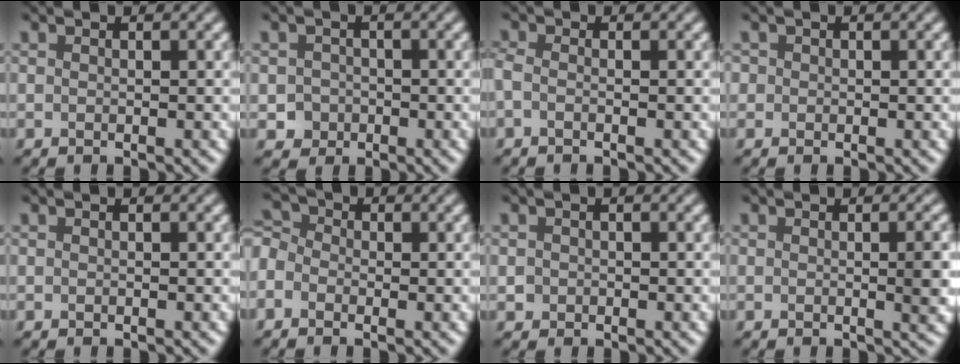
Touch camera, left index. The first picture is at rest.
{"total": 1.7, "force": [-0.6, 1.6, 0.3], "torque": [0.001, -0.004, -0.012]}
{"total": 1.2, "force": [-0.8, 0.5, 0.8], "torque": [-0.018, -0.001, -0.021]}
{"total": 0.7, "force": [0.0, 0.7, 0.2], "torque": [-0.002, -0.002, -0.001]}
{"total": 0.0}
{"total": 3.0, "force": [-0.7, 2.6, 1.5], "torque": [-0.029, 0.020, -0.027]}
{"total": 0.8, "force": [-0.2, 0.7, 0.2], "torque": [-0.003, -0.004, -0.002]}
{"total": 2.1, "force": [0.1, 0.4, 2.1], "torque": [-0.029, -0.002, 0.001]}